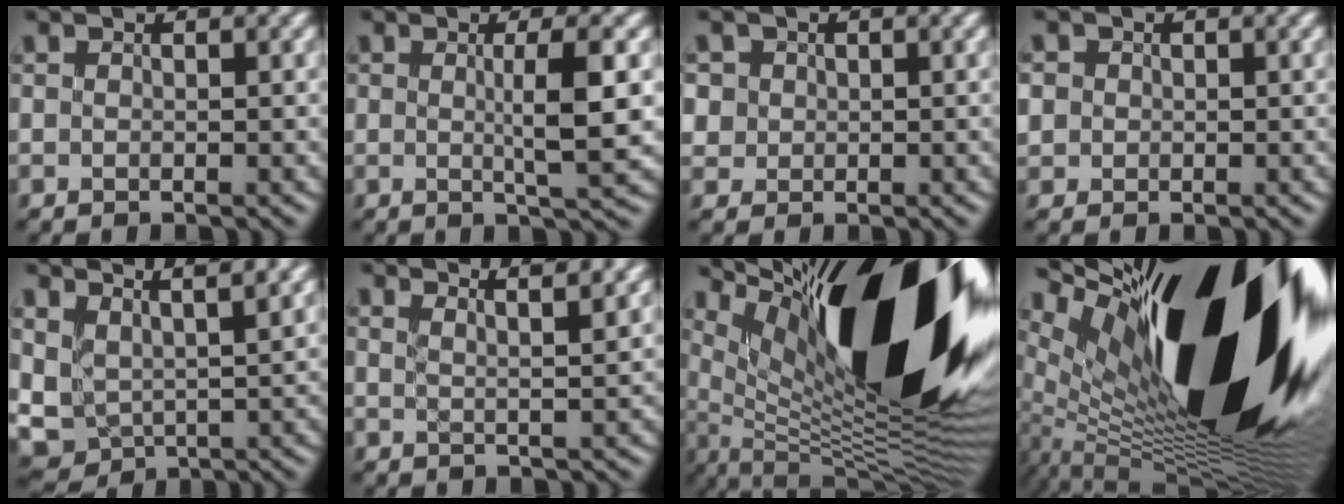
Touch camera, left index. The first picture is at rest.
{"total": 4.0, "force": [0.2, 0.6, 3.9], "torque": [-0.064, -0.003, 0.004]}
{"total": 1.2, "force": [0.2, 1.2, -0.1], "torque": [-0.003, -0.006, 0.015]}
{"total": 1.2, "force": [0.0, 1.2, -0.1], "torque": [-0.006, -0.003, 0.004]}
{"total": 6.1, "force": [4.9, 1.9, 3.1], "torque": [-0.078, 0.005, 0.081]}
{"total": 5.2, "force": [4.3, 1.2, 2.6], "torque": [-0.018, 0.024, 0.033]}
{"total": 20.1, "force": [6.9, 6.2, 17.9], "torque": [-0.280, 0.035, 0.117]}
{"total": 23.7, "force": [4.6, 9.1, 21.4], "torque": [-0.359, -0.015, 0.078]}